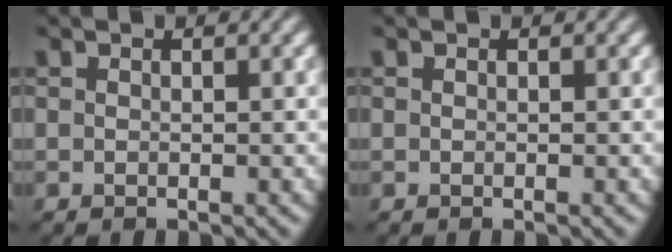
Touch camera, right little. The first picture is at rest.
{"total": 0.0}